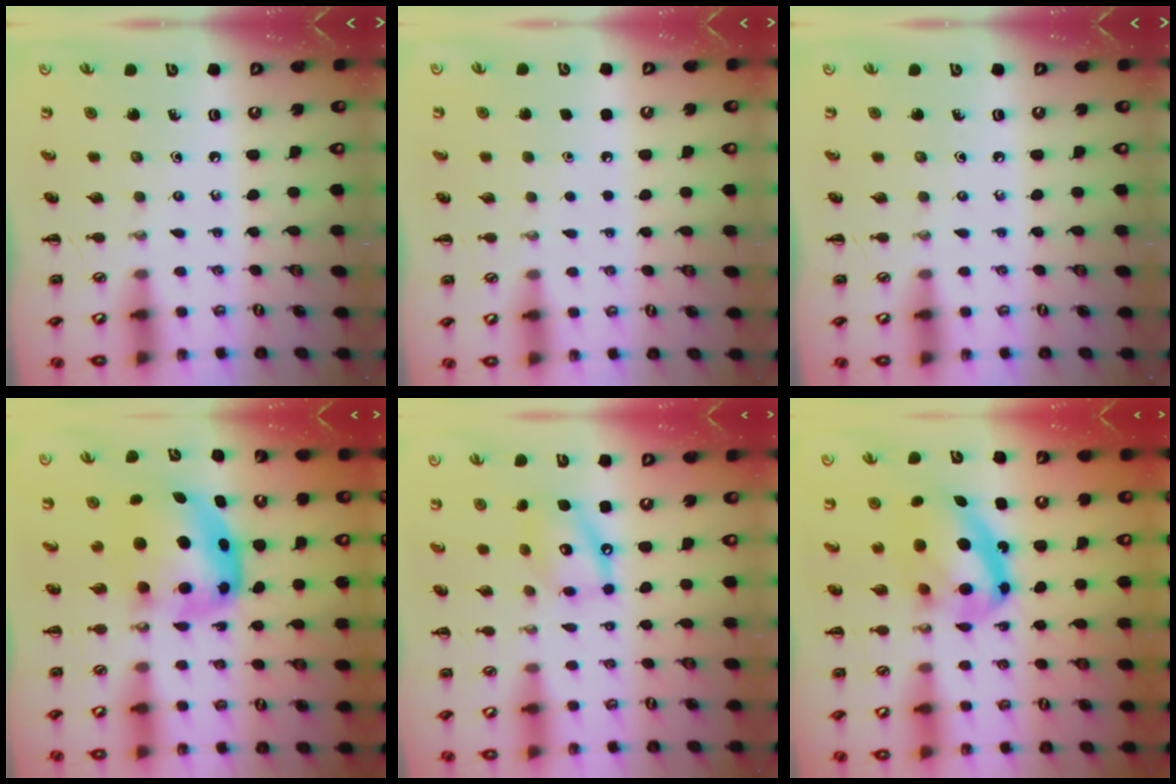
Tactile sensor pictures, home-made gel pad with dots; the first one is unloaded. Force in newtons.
{"total": 1.7, "press": 1.7, "slide": 0.1}
{"total": 0.0}
{"total": 8.1, "press": 7.8, "slide": 1.9}
{"total": 11.9, "press": 11.7, "slide": 2.3}
{"total": 13.4, "press": 13.0, "slide": 3.2}